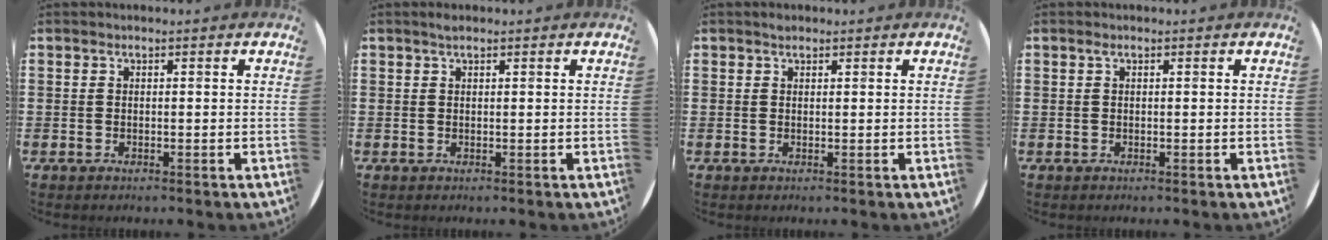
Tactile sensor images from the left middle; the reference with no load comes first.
{"total": 0.7, "force": [0.6, 0.1, 0.4], "torque": [-0.009, 0.002, 0.010]}
{"total": 0.6, "force": [0.6, 0.3, 0.1], "torque": [0.005, -0.002, 0.009]}
{"total": 0.0}